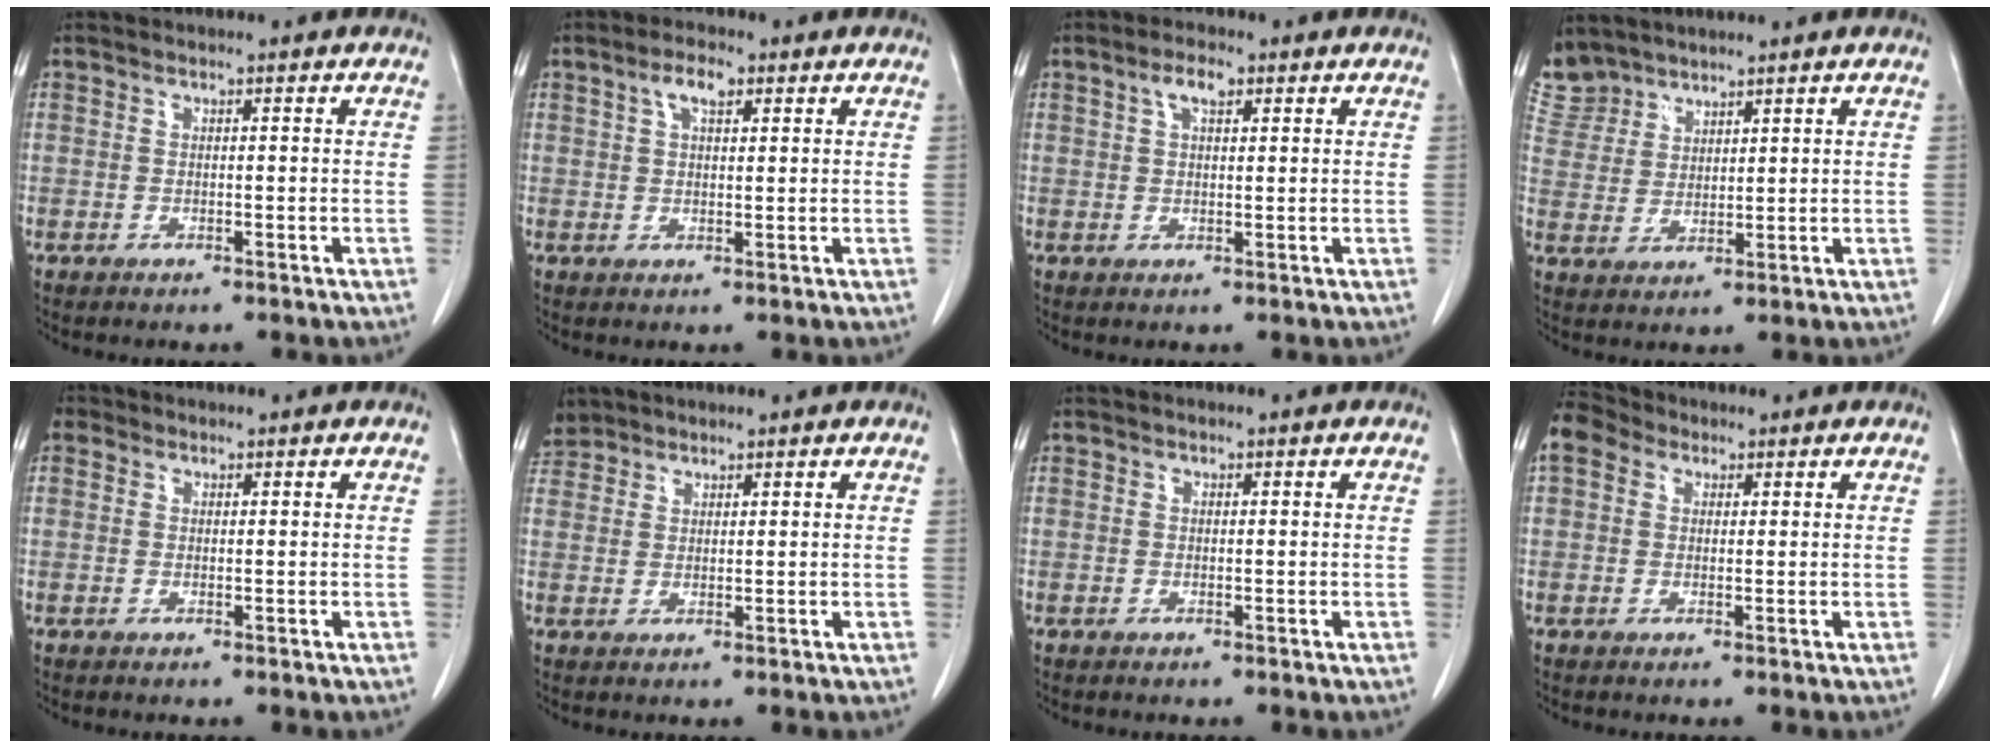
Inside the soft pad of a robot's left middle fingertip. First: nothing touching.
{"total": 3.6, "force": [1.8, 1.4, 2.9], "torque": [-0.058, 0.011, 0.035]}
{"total": 3.2, "force": [1.6, 1.2, 2.5], "torque": [-0.051, 0.010, 0.031]}
{"total": 7.1, "force": [6.4, 3.1, 0.2], "torque": [-0.012, 0.004, 0.141]}
{"total": 1.2, "force": [0.6, 1.0, 0.2], "torque": [0.002, 0.005, 0.006]}
{"total": 3.5, "force": [3.0, 1.8, -0.1], "torque": [0.001, 0.011, 0.060]}
{"total": 0.0}
{"total": 4.2, "force": [2.3, 3.0, 1.8], "torque": [-0.046, 0.026, 0.046]}